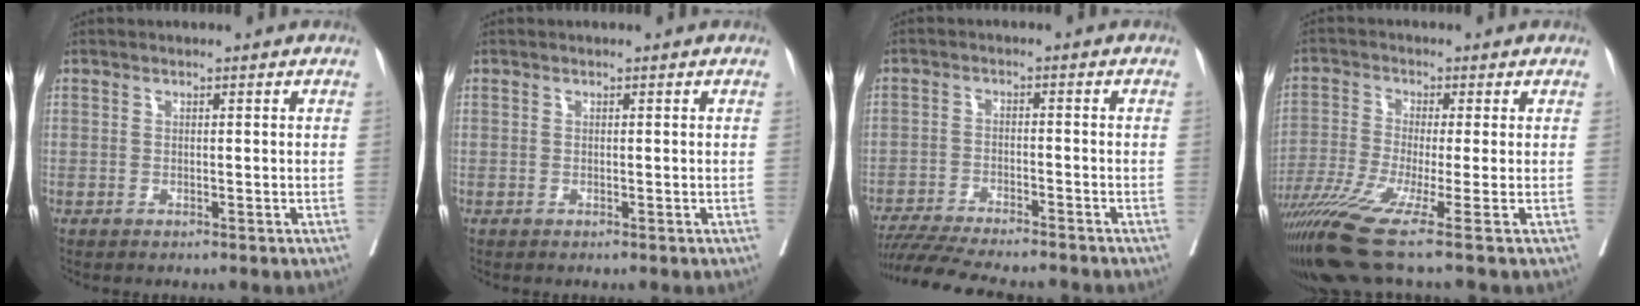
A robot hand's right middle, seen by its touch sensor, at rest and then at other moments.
{"total": 0.0}
{"total": 13.4, "force": [-12.1, 1.3, 5.7], "torque": [-0.090, -0.015, -0.183]}
{"total": 13.7, "force": [-8.7, -0.5, 10.6], "torque": [-0.206, -0.042, -0.157]}